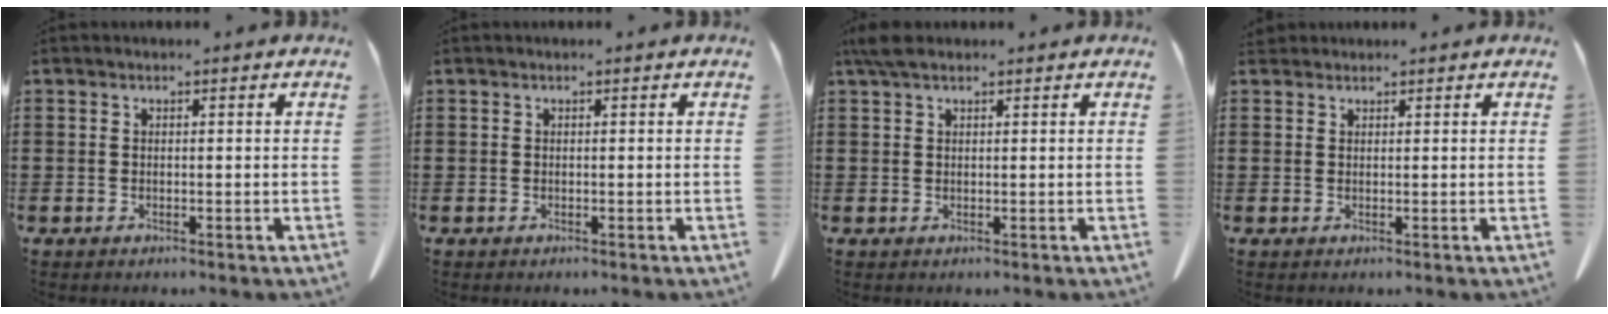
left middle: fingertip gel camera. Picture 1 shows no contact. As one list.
[{"total": 0.0}, {"total": 2.6, "force": [1.6, 1.0, 1.8], "torque": [-0.040, 0.003, 0.031]}, {"total": 1.2, "force": [1.1, 0.4, 0.2], "torque": [-0.008, 0.001, 0.022]}]